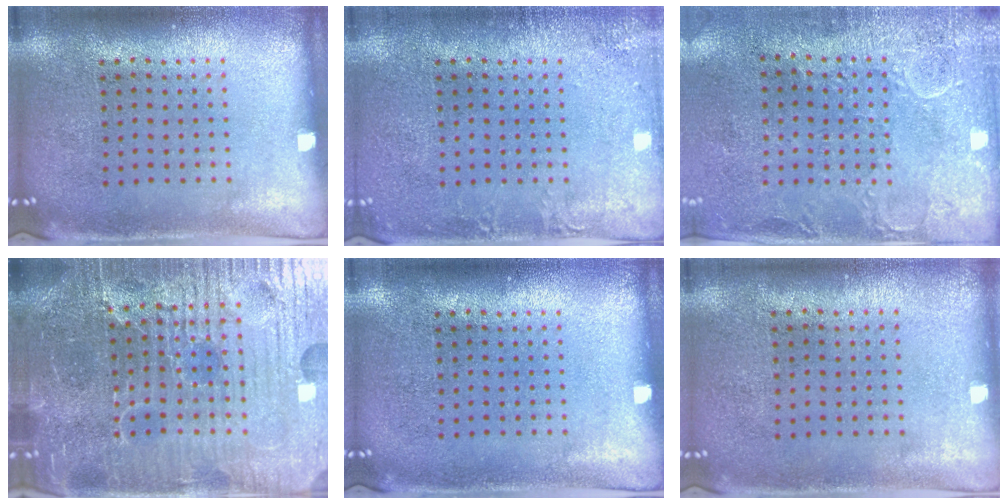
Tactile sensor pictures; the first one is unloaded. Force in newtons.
{"total": 1.7, "press": 1.7, "slide": 0.3}
{"total": 2.9, "press": 2.4, "slide": 1.7}
{"total": 6.6, "press": 6.0, "slide": 2.8}
{"total": 0.0}
{"total": 0.0}